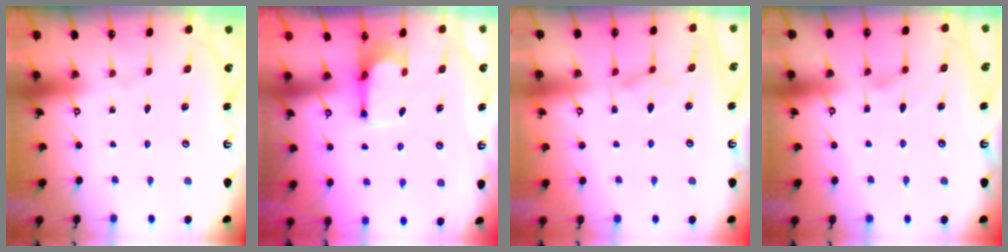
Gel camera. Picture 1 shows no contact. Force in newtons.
{"total": 2.6, "press": 2.5, "slide": 0.9}
{"total": 1.6, "press": 1.3, "slide": 0.9}
{"total": 4.7, "press": 4.7, "slide": 0.5}